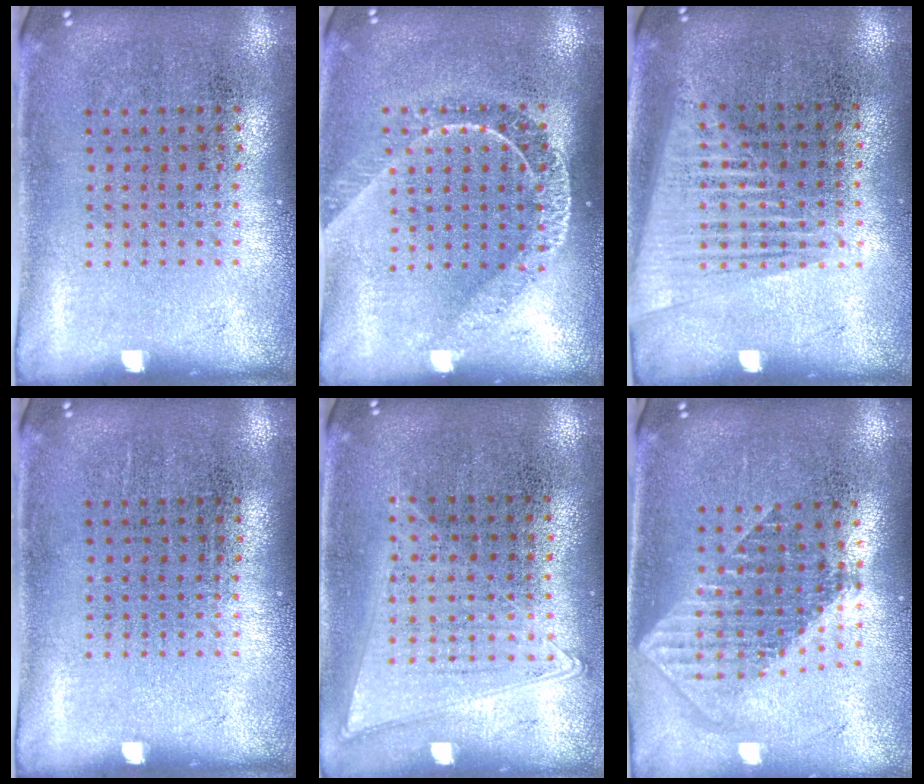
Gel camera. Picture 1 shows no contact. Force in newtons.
{"total": 1.7, "press": 1.5, "slide": 0.9}
{"total": 1.6, "press": 1.4, "slide": 0.6}
{"total": 0.0}
{"total": 1.0, "press": 1.0, "slide": 0.4}
{"total": 1.9, "press": 1.5, "slide": 1.1}